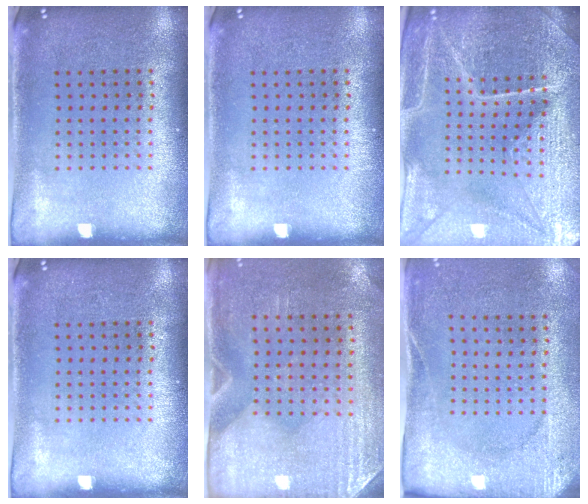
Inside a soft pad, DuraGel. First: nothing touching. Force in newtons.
{"total": 0.0}
{"total": 5.1, "press": 4.8, "slide": 1.7}
{"total": 0.0}
{"total": 2.9, "press": 2.5, "slide": 1.5}
{"total": 2.7, "press": 2.2, "slide": 1.7}